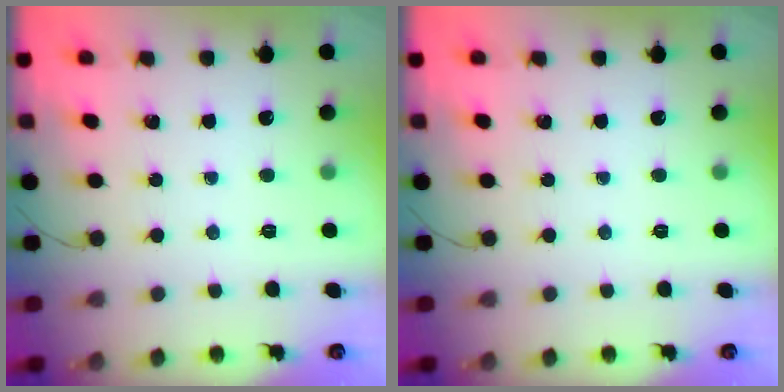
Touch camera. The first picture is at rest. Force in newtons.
{"total": 0.0}